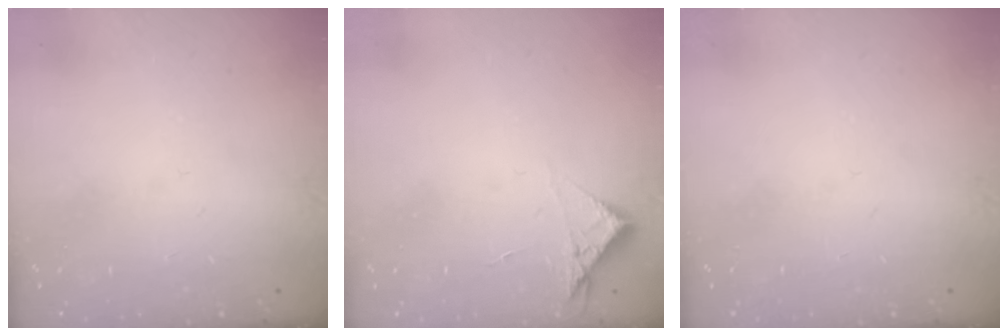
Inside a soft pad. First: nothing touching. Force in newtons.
{"total": 3.4, "press": 3.4, "slide": 0.5}
{"total": 0.0}